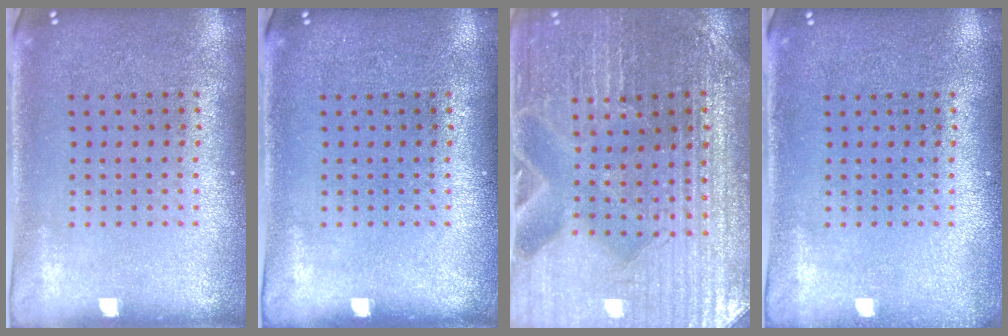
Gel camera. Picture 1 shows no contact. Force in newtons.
{"total": 0.0}
{"total": 3.5, "press": 3.5, "slide": 0.3}
{"total": 0.7, "press": 0.7, "slide": 0.1}